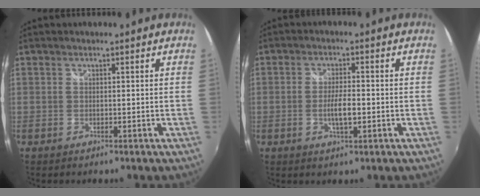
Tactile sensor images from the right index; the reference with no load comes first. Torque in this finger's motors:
{"motor_torque": [1.17, -0.26, 0.51, 0.12]}